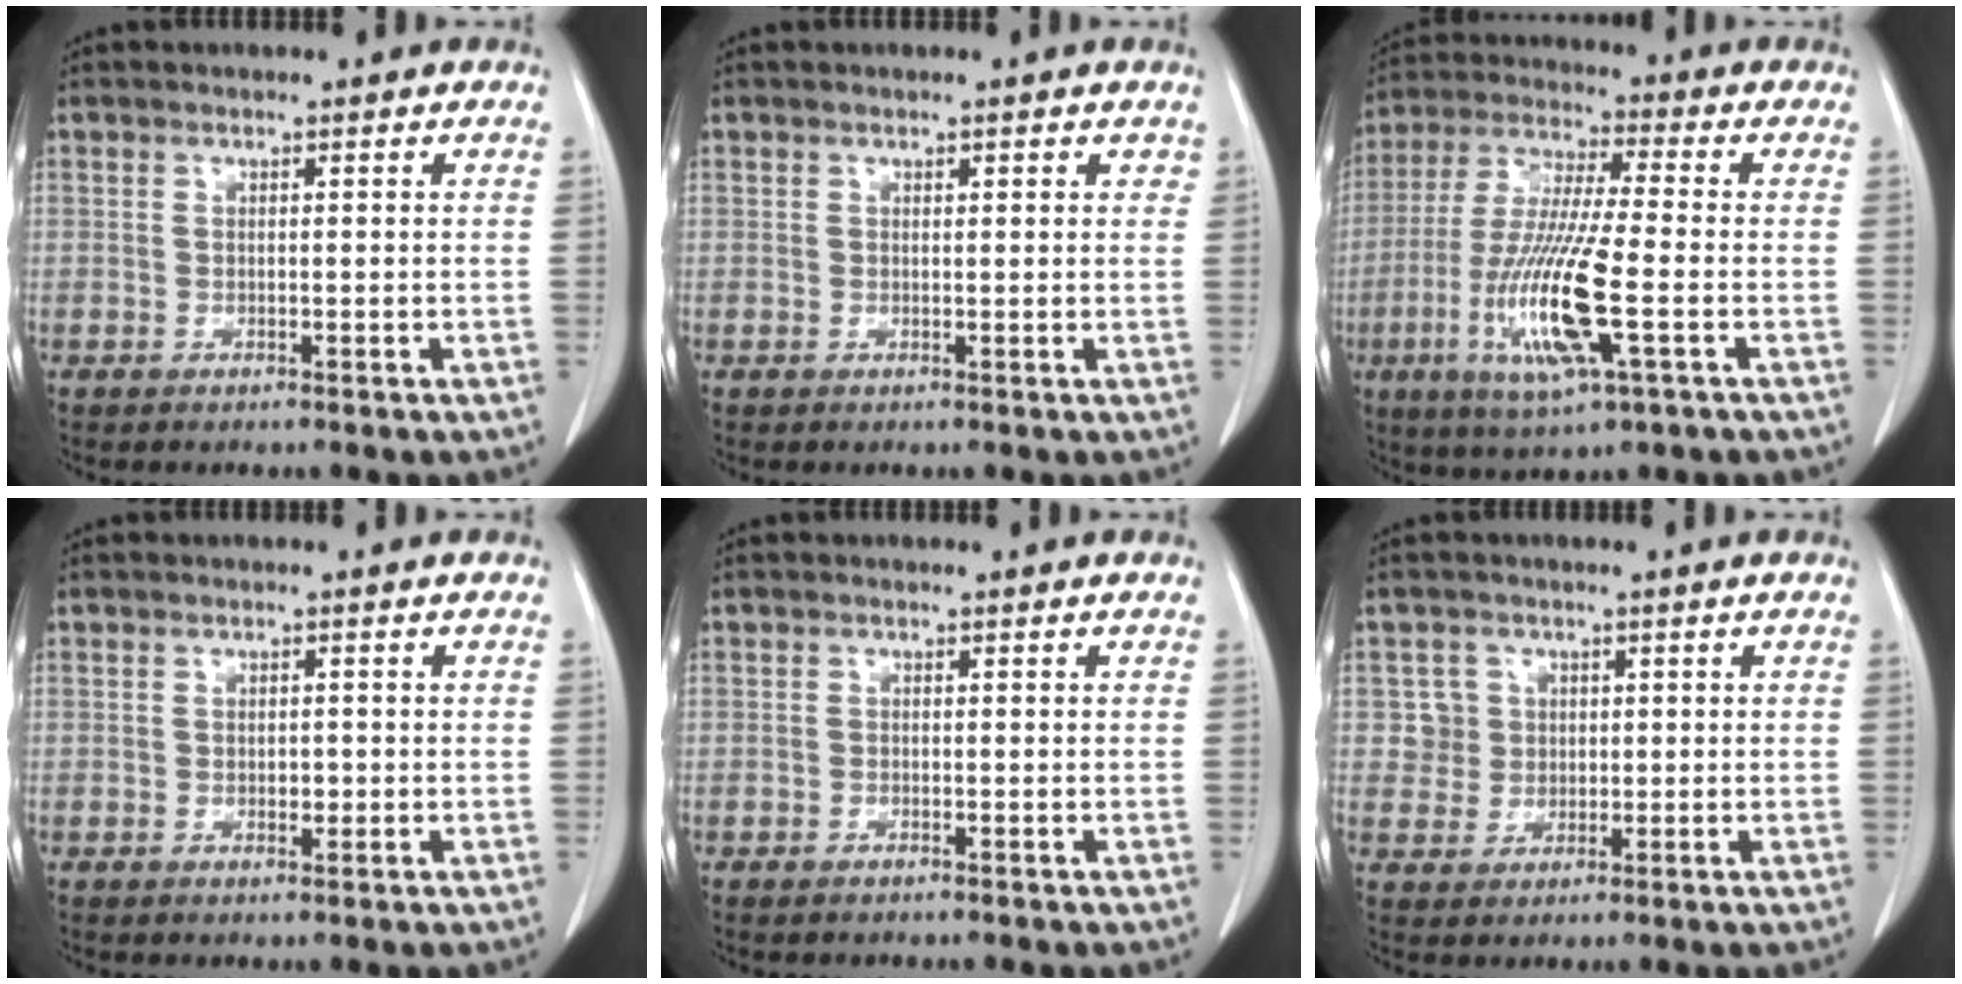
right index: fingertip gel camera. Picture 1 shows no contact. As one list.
[{"total": 1.4, "force": [0.9, 0.6, 0.9], "torque": [-0.007, 0.001, 0.008]}, {"total": 14.9, "force": [-4.3, 1.3, 14.2], "torque": [-0.295, -0.019, -0.082]}, {"total": 1.3, "force": [-0.3, 0.8, 0.9], "torque": [-0.014, 0.001, -0.002]}, {"total": 0.5, "force": [-0.5, 0.1, 0.2], "torque": [-0.008, -0.001, -0.008]}, {"total": 3.8, "force": [0.7, 3.7, -0.2], "torque": [0.016, 0.010, 0.014]}]